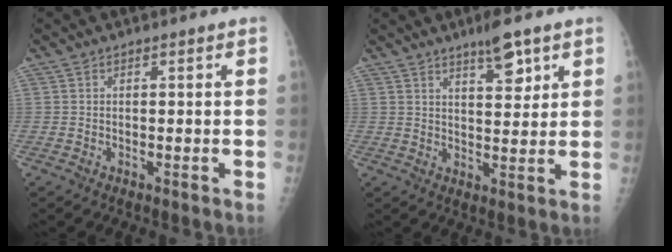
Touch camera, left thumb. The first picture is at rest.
{"total": 6.2, "force": [4.0, 1.7, 4.3], "torque": [-0.056, -0.026, 0.061]}